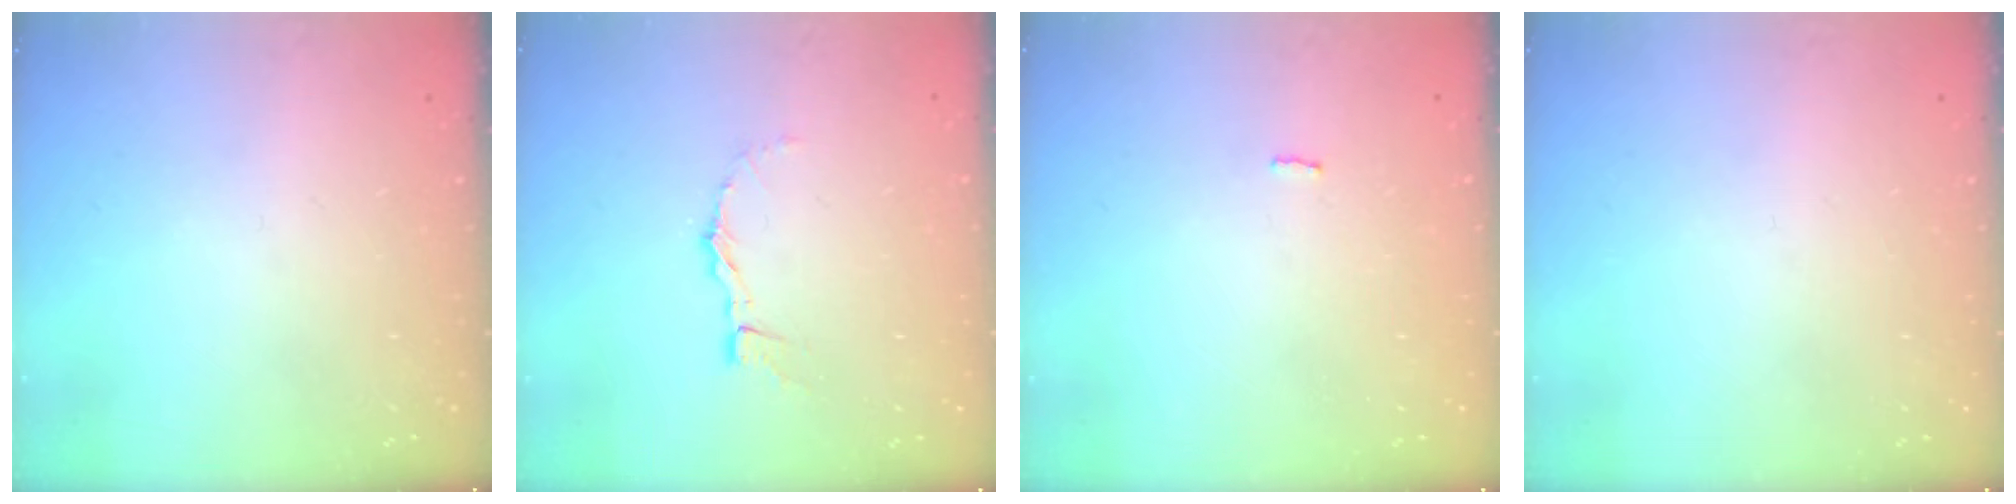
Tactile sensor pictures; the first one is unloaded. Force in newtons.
{"total": 1.6, "press": 1.6, "slide": 0.1}
{"total": 2.0, "press": 2.0, "slide": 0.3}
{"total": 0.0}